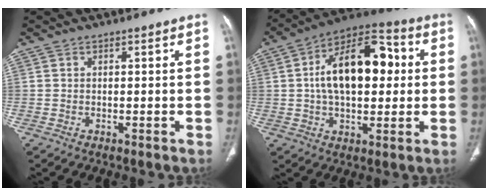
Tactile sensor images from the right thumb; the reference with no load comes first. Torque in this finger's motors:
{"motor_torque": [1.33, 1.36, 1.73, 0.31, 0.16]}